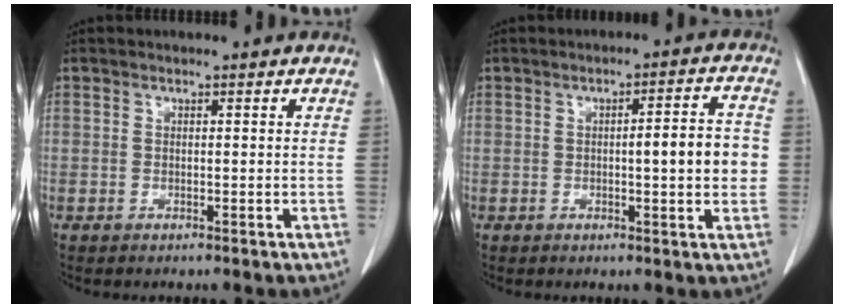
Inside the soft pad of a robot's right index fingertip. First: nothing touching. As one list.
[{"total": 6.7, "force": [-0.2, 1.1, 6.6], "torque": [-0.090, 0.012, -0.003]}]